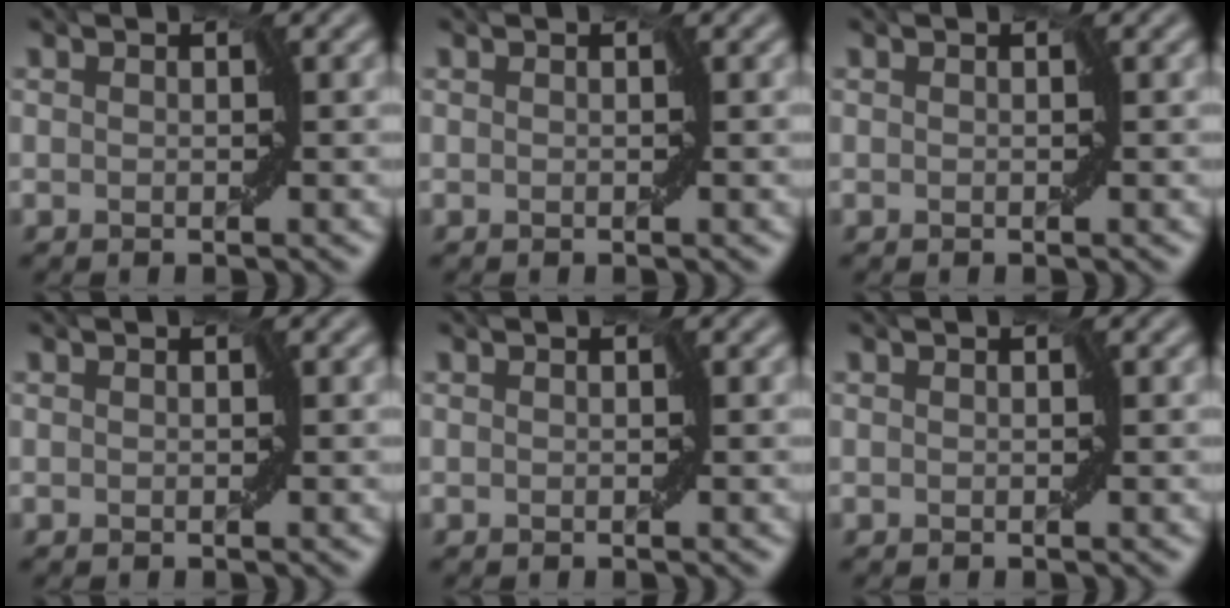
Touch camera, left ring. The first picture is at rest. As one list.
[{"total": 0.0}, {"total": 0.0}, {"total": 0.0}, {"total": 0.0}, {"total": 0.0}]